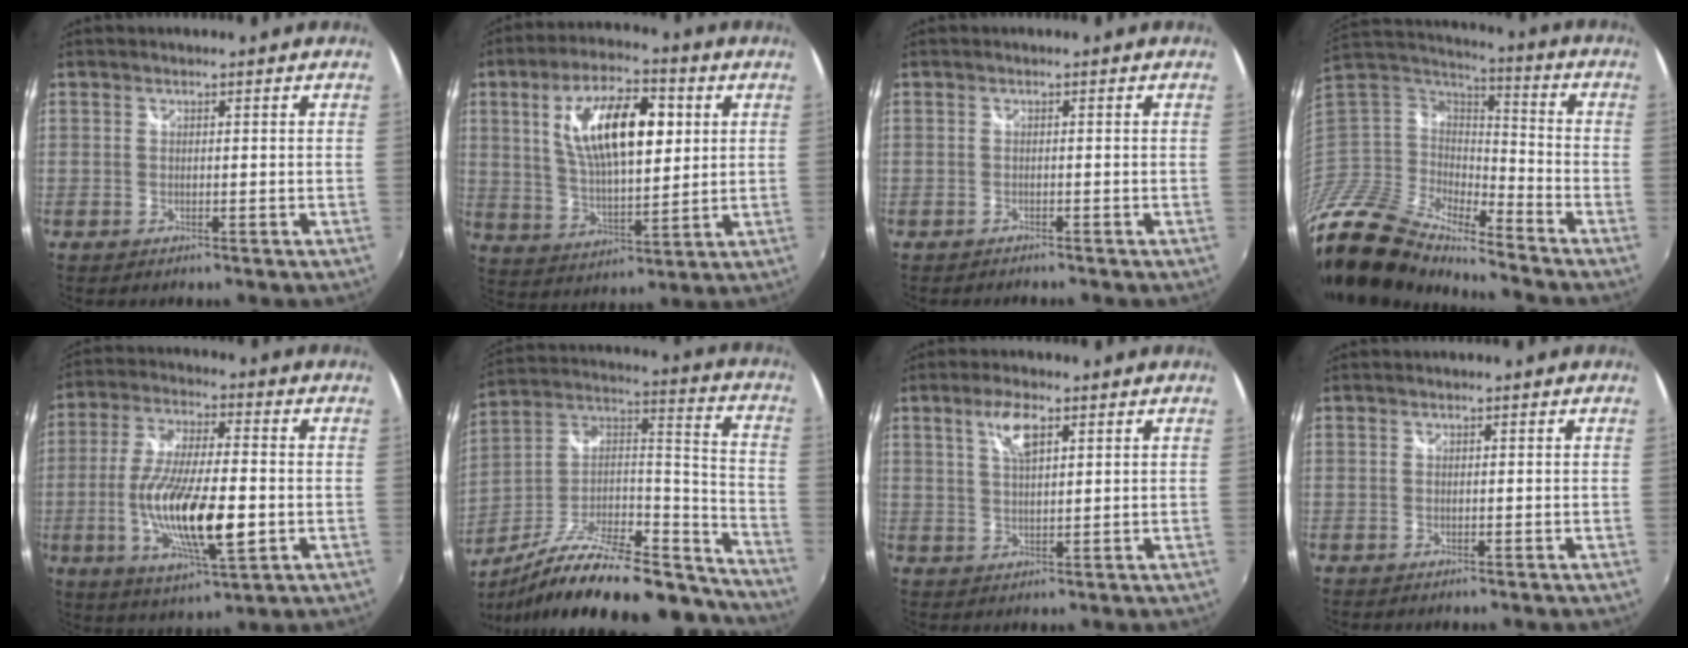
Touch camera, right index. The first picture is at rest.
{"total": 16.5, "force": [4.6, 6.7, 14.4], "torque": [-0.254, 0.014, 0.085]}
{"total": 1.0, "force": [-1.0, 0.0, 0.1], "torque": [-0.007, -0.006, -0.017]}
{"total": 18.1, "force": [-14.6, 6.4, 8.5], "torque": [-0.198, -0.024, -0.288]}
{"total": 16.7, "force": [-3.4, 4.4, 15.8], "torque": [-0.309, -0.019, -0.060]}
{"total": 30.3, "force": [-23.3, 9.0, 17.2], "torque": [-0.261, 0.006, -0.352]}
{"total": 5.5, "force": [2.7, 1.9, 4.4], "torque": [-0.080, 0.005, 0.051]}
{"total": 0.0}